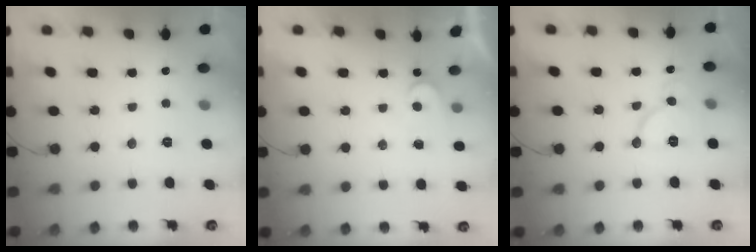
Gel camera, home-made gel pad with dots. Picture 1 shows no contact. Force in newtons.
{"total": 3.7, "press": 3.7, "slide": 0.3}
{"total": 10.0, "press": 9.9, "slide": 1.2}